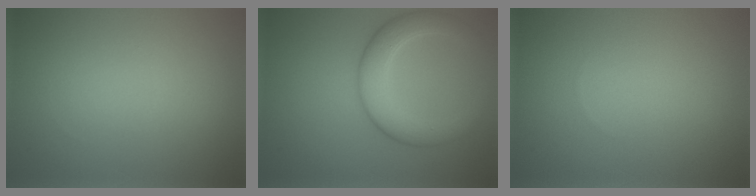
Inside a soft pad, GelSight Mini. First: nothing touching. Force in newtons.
{"total": 5.0, "press": 5.0, "slide": 0.1}
{"total": 0.0}